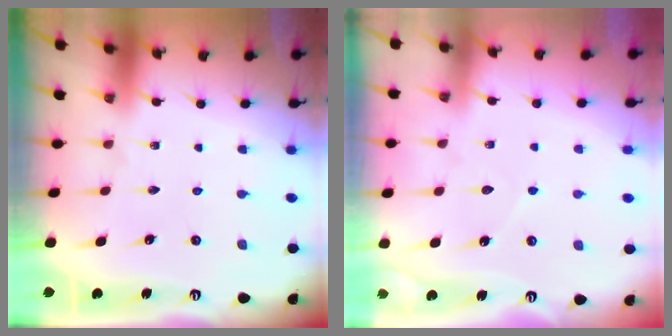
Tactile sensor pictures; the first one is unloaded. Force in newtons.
{"total": 3.9, "press": 3.9, "slide": 0.4}